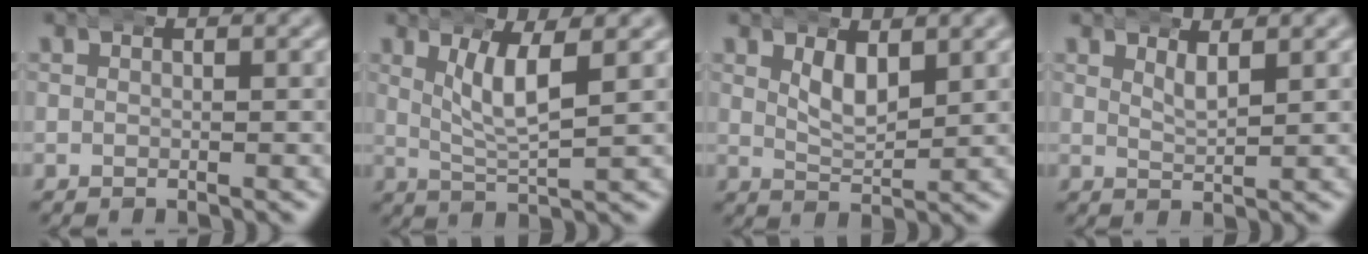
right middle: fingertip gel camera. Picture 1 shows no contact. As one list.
[{"total": 4.2, "force": [1.8, 0.8, 3.7], "torque": [-0.067, -0.006, 0.038]}, {"total": 3.1, "force": [1.6, 1.4, 2.2], "torque": [-0.043, -0.015, 0.034]}, {"total": 2.0, "force": [1.6, 0.2, 1.2], "torque": [-0.025, -0.008, 0.034]}]